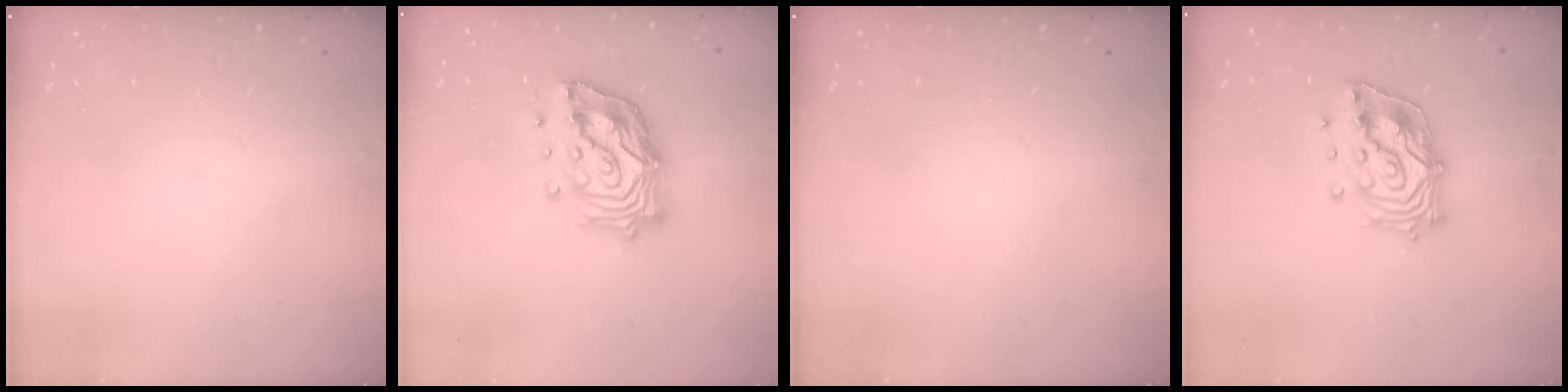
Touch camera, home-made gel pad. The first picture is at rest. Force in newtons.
{"total": 16.9, "press": 16.7, "slide": 2.3}
{"total": 0.0}
{"total": 14.9, "press": 14.8, "slide": 2.2}